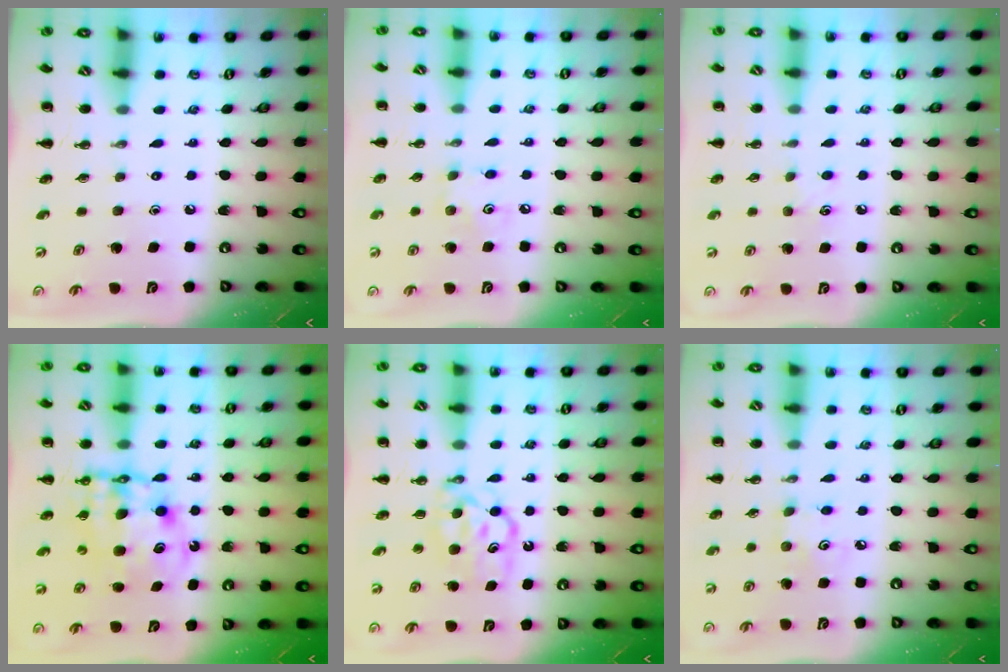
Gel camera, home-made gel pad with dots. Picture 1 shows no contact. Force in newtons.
{"total": 4.4, "press": 4.3, "slide": 1.0}
{"total": 4.4, "press": 4.2, "slide": 1.5}
{"total": 10.8, "press": 10.4, "slide": 2.8}
{"total": 7.9, "press": 7.8, "slide": 1.1}
{"total": 4.4, "press": 4.3, "slide": 0.9}